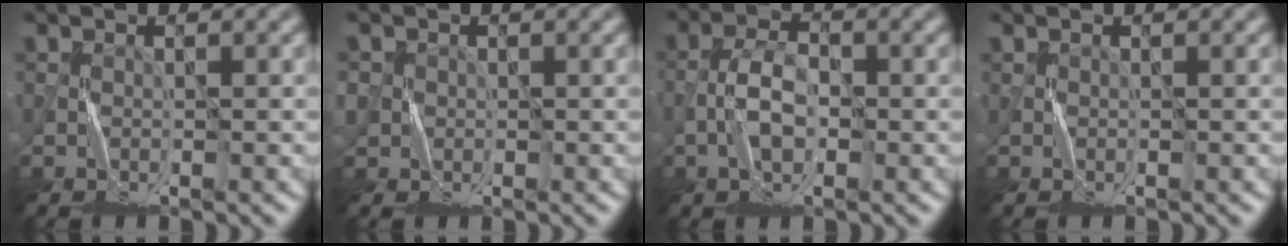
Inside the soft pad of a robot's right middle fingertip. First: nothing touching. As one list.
[{"total": 1.6, "force": [0.1, 1.6, -0.1], "torque": [-0.004, -0.002, 0.001]}, {"total": 3.0, "force": [-1.4, 1.5, 2.2], "torque": [-0.042, 0.008, -0.030]}, {"total": 0.0}]